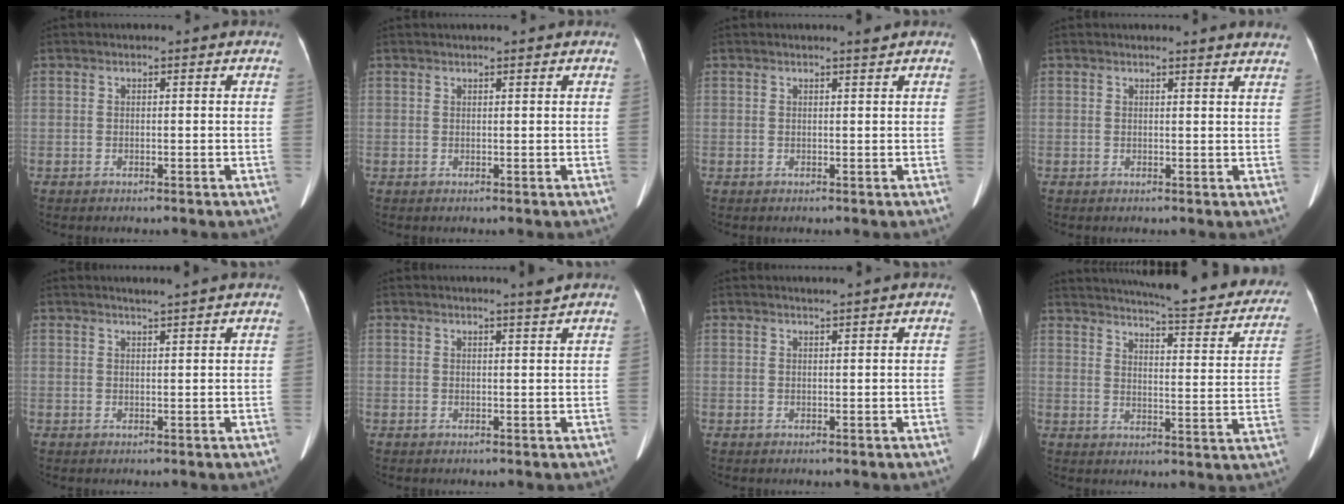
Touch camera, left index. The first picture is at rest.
{"total": 1.8, "force": [1.5, 0.2, 1.0], "torque": [-0.011, 0.016, 0.020]}
{"total": 0.7, "force": [0.7, -0.2, 0.2], "torque": [-0.013, -0.007, 0.014]}
{"total": 5.4, "force": [5.2, 0.0, 1.4], "torque": [-0.012, -0.008, 0.034]}
{"total": 1.9, "force": [1.6, -0.6, 0.7], "torque": [-0.010, 0.003, 0.029]}
{"total": 1.3, "force": [1.1, -0.6, 0.3], "torque": [-0.016, -0.011, 0.023]}
{"total": 0.7, "force": [0.6, -0.2, 0.2], "torque": [-0.009, -0.004, 0.016]}
{"total": 26.6, "force": [23.2, 4.2, 12.4], "torque": [-0.171, -0.055, 0.269]}